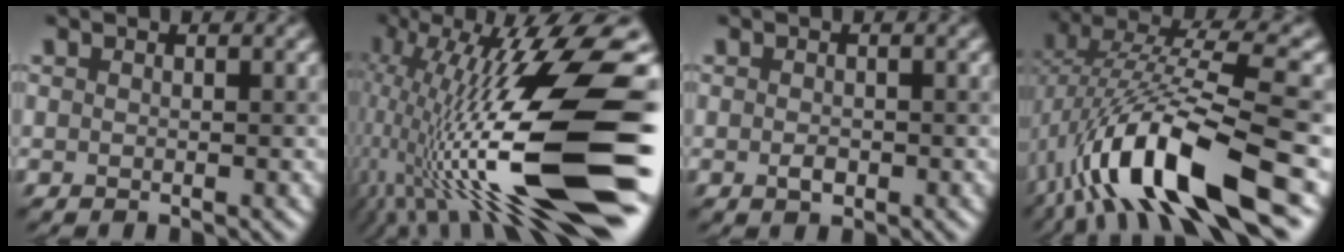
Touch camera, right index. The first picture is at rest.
{"total": 17.3, "force": [-1.6, 4.8, 16.5], "torque": [-0.301, 0.012, -0.031]}
{"total": 1.1, "force": [-0.3, 0.6, 0.8], "torque": [-0.016, 0.000, -0.006]}
{"total": 12.6, "force": [-4.3, 3.4, 11.3], "torque": [-0.216, 0.014, -0.076]}